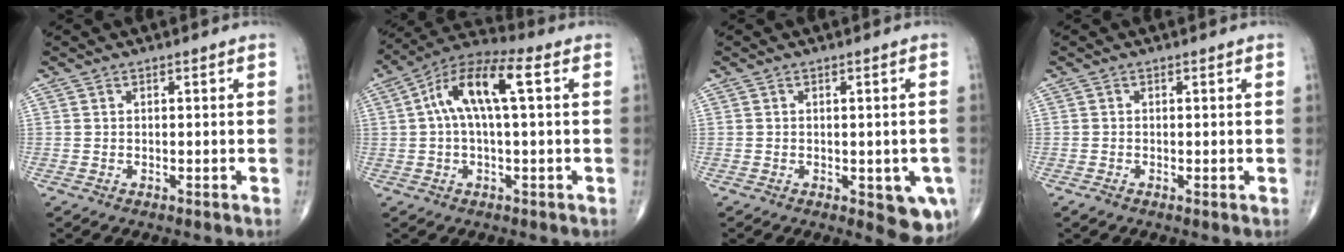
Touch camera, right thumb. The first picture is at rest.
{"total": 12.0, "force": [2.3, 4.0, 11.1], "torque": [-0.225, 0.040, 0.033]}
{"total": 7.1, "force": [-2.2, 3.0, 6.0], "torque": [-0.047, -0.008, -0.022]}
{"total": 1.1, "force": [-0.4, 0.4, 0.9], "torque": [-0.019, -0.004, -0.011]}